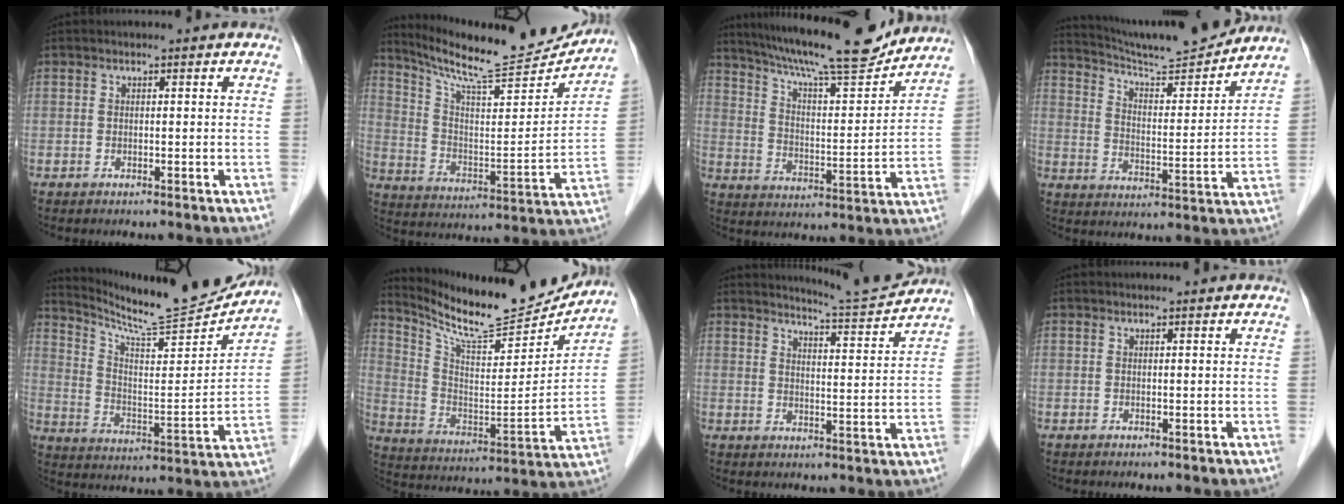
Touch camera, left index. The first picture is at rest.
{"total": 19.0, "force": [17.9, 0.9, 6.3], "torque": [-0.117, -0.043, 0.275]}
{"total": 18.4, "force": [16.4, 1.6, 8.2], "torque": [-0.141, 0.002, 0.251]}
{"total": 16.0, "force": [15.2, -0.4, 5.0], "torque": [-0.091, -0.015, 0.234]}
{"total": 17.7, "force": [17.0, -0.1, 5.2], "torque": [-0.098, -0.051, 0.259]}
{"total": 19.2, "force": [17.9, 2.2, 6.8], "torque": [-0.132, -0.045, 0.283]}
{"total": 7.2, "force": [7.0, -1.2, 0.6], "torque": [-0.030, -0.020, 0.105]}
{"total": 0.0}